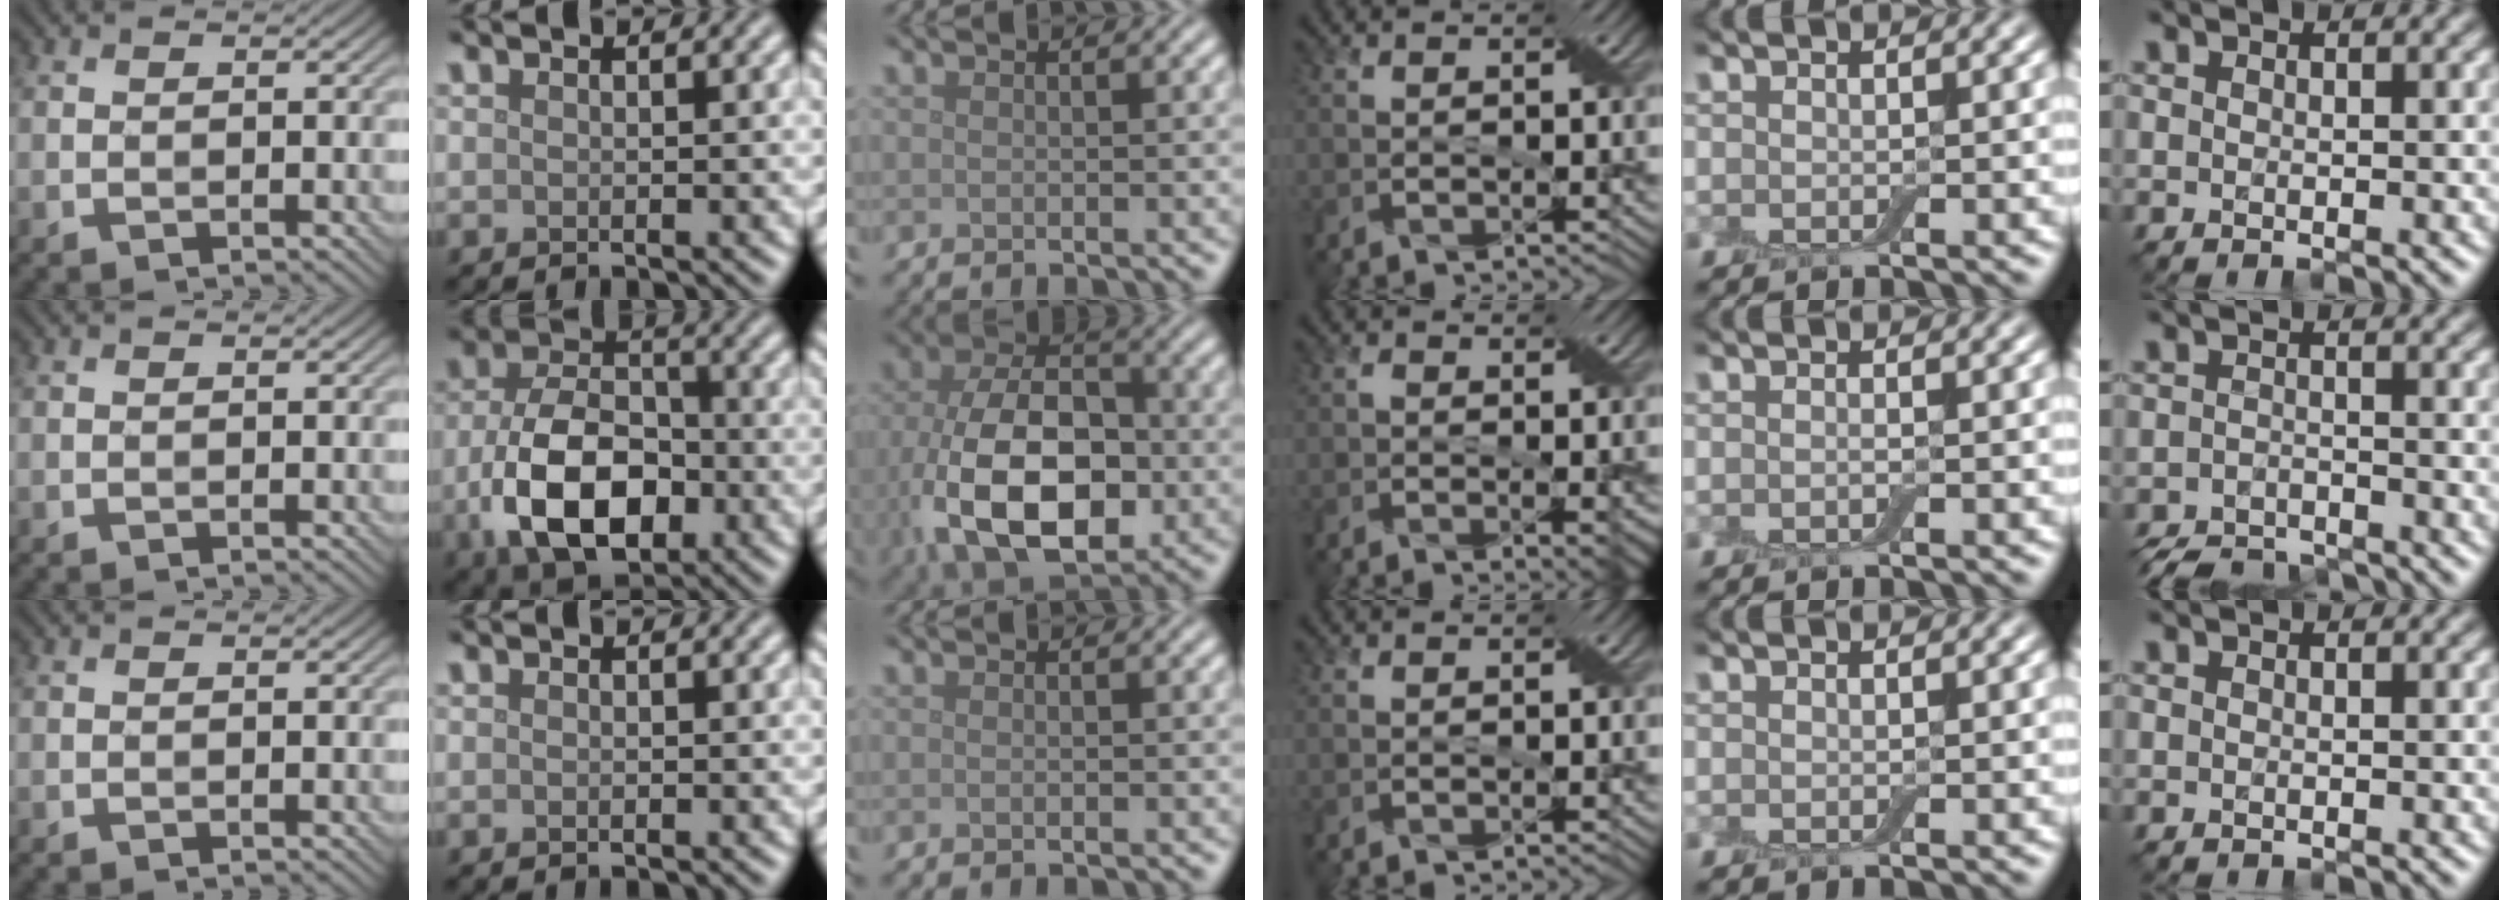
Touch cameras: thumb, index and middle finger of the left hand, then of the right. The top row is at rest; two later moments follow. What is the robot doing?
{"motion": "fold", "object": "apron"}